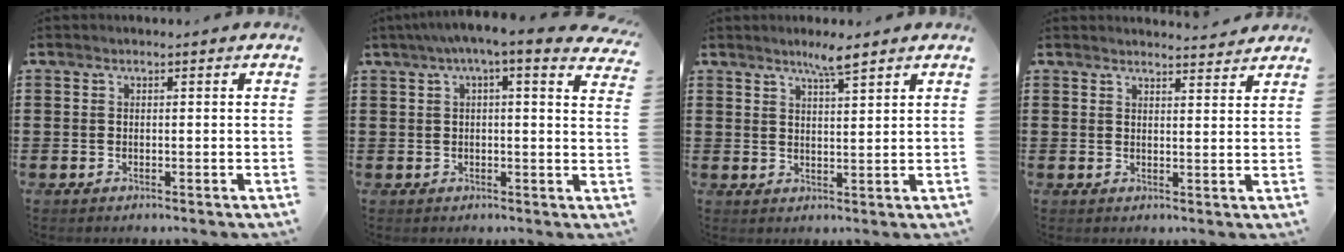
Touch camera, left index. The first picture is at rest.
{"total": 4.2, "force": [2.8, 0.0, 3.1], "torque": [-0.069, -0.006, 0.046]}
{"total": 3.9, "force": [3.1, 0.1, 2.3], "torque": [-0.043, -0.003, 0.052]}
{"total": 2.8, "force": [2.8, 0.0, 0.2], "torque": [-0.003, -0.012, 0.051]}